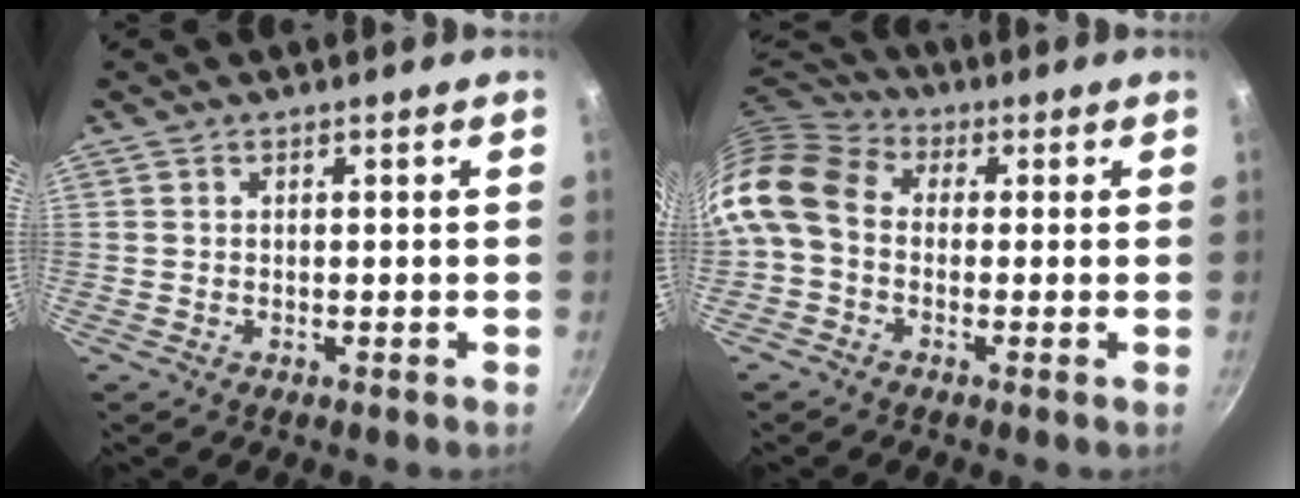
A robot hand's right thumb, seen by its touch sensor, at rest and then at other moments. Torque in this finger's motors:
{"motor_torque": [1.41, 3.60, 1.56, -0.59, 0.25]}